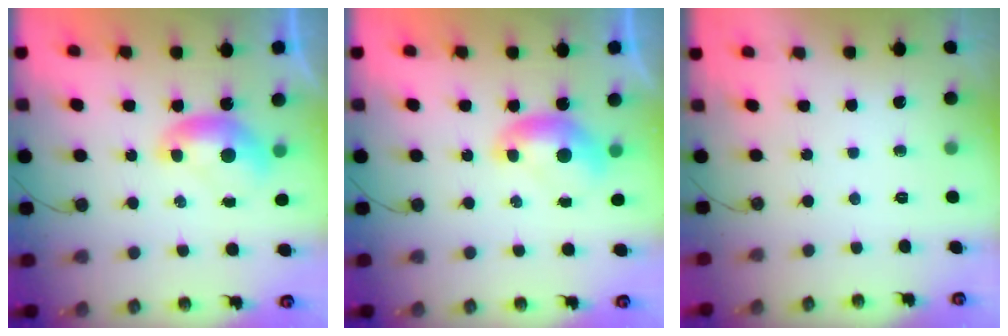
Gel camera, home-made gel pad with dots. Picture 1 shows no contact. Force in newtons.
{"total": 0.0}
{"total": 0.0}